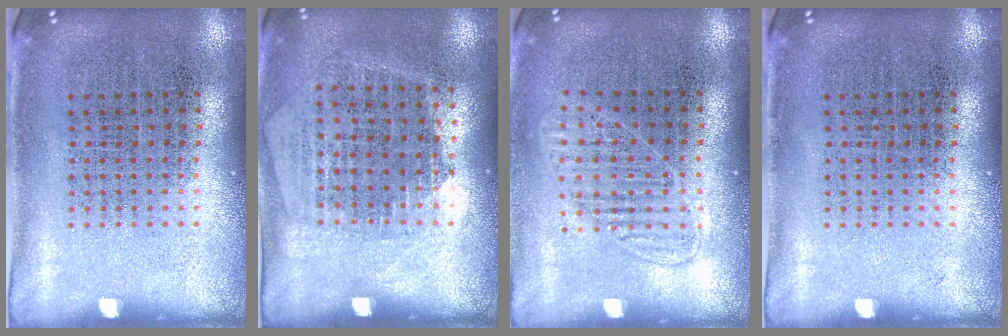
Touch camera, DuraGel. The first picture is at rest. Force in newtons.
{"total": 1.3, "press": 1.2, "slide": 0.6}
{"total": 1.3, "press": 1.2, "slide": 0.7}
{"total": 0.0}